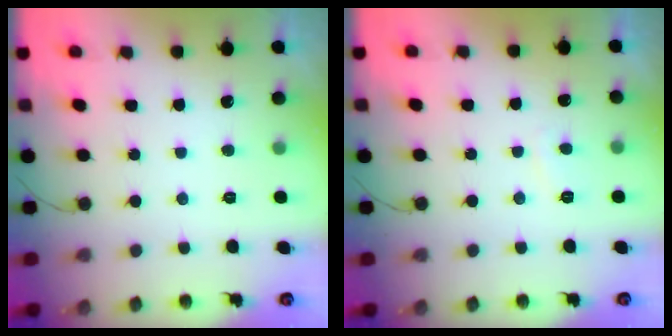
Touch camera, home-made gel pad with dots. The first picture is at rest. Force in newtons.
{"total": 1.8, "press": 1.7, "slide": 0.6}